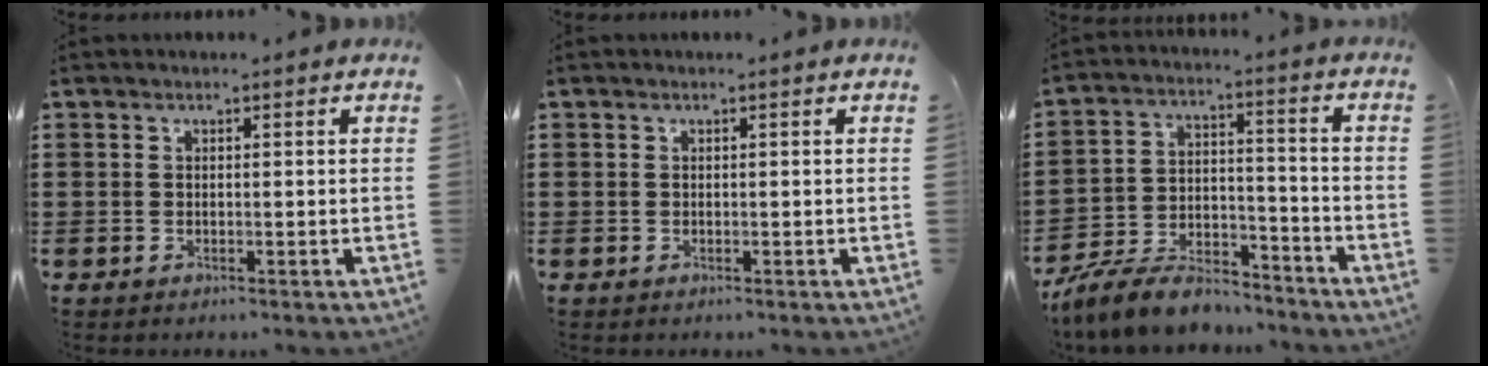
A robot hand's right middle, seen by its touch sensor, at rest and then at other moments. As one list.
[{"total": 0.6, "force": [-0.2, 0.5, -0.2], "torque": [0.004, 0.004, -0.004]}, {"total": 9.5, "force": [-8.6, 2.5, 3.2], "torque": [-0.060, 0.024, -0.165]}]